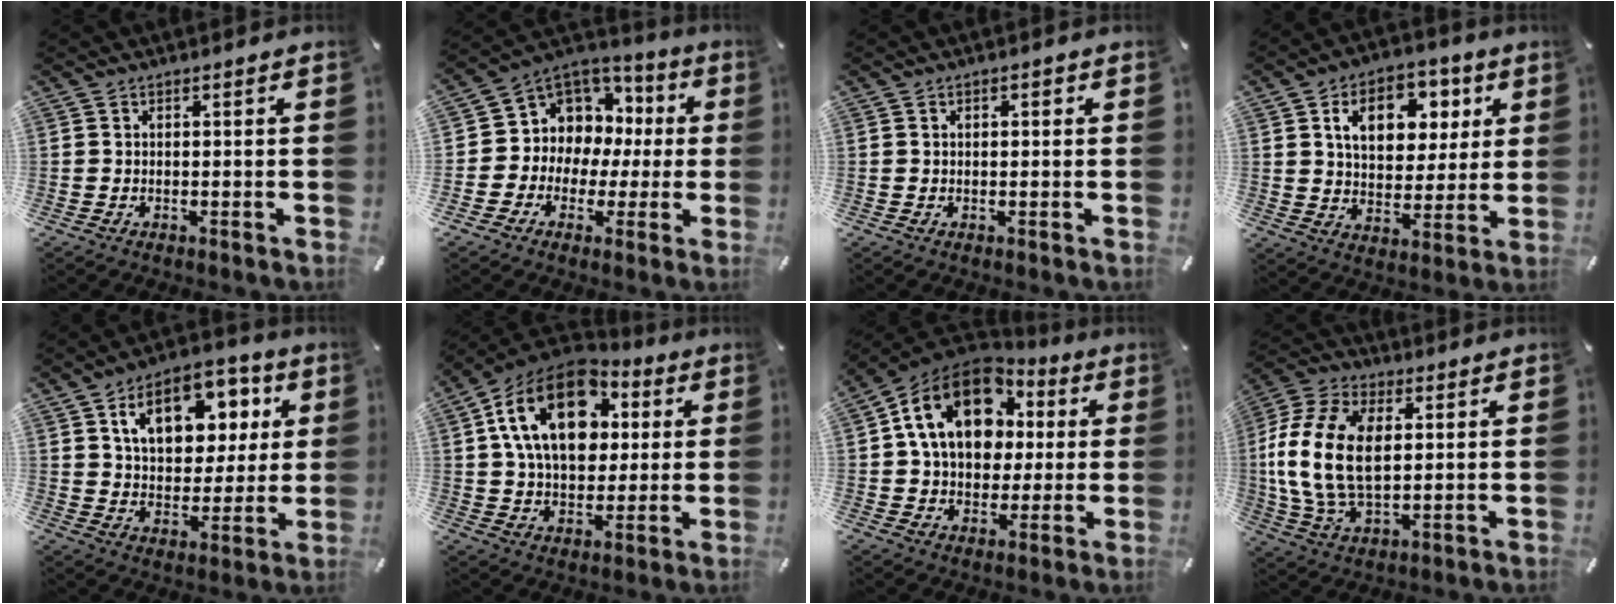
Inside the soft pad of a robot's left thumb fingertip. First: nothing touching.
{"total": 8.6, "force": [2.0, 8.3, 0.8], "torque": [-0.034, -0.035, 0.051]}
{"total": 0.9, "force": [0.2, 0.7, 0.5], "torque": [-0.012, 0.008, 0.001]}
{"total": 12.5, "force": [5.1, 9.1, 6.9], "torque": [-0.104, -0.011, 0.088]}
{"total": 14.7, "force": [6.6, 10.3, 8.2], "torque": [-0.129, -0.017, 0.119]}
{"total": 20.9, "force": [6.9, 14.0, 13.9], "torque": [-0.262, -0.011, 0.119]}
{"total": 18.6, "force": [4.9, 14.1, 11.1], "torque": [-0.203, -0.007, 0.090]}
{"total": 17.5, "force": [1.8, 11.5, 13.1], "torque": [-0.306, 0.006, 0.031]}